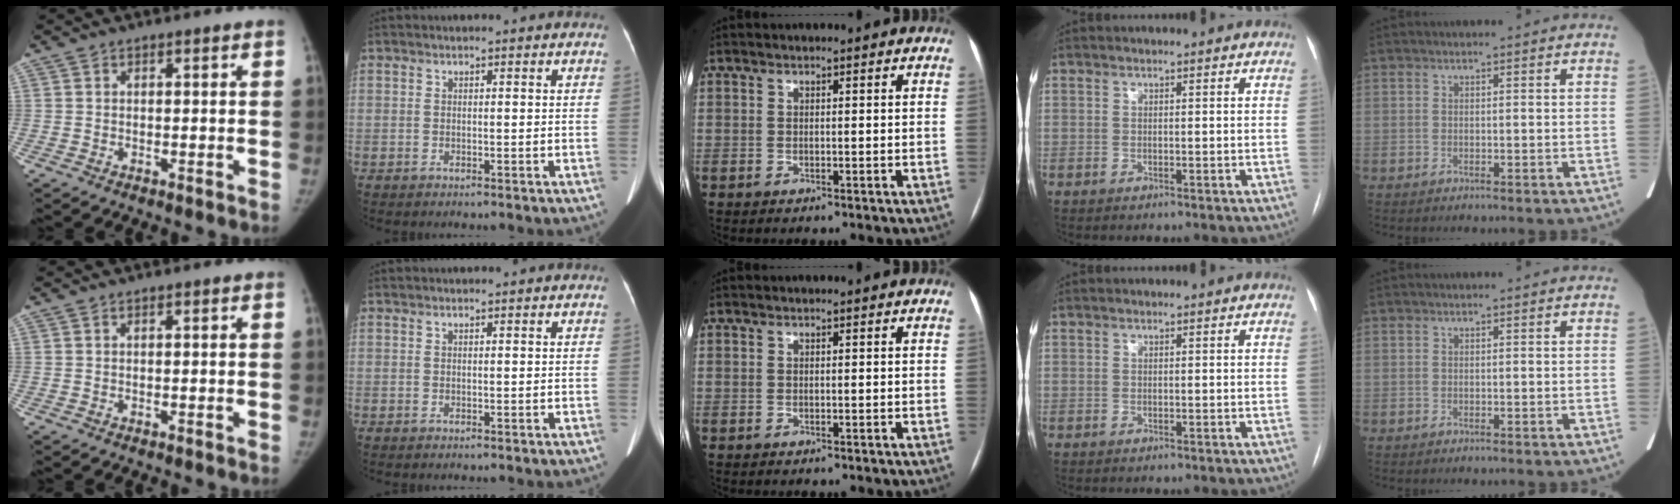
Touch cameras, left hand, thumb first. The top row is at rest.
{}